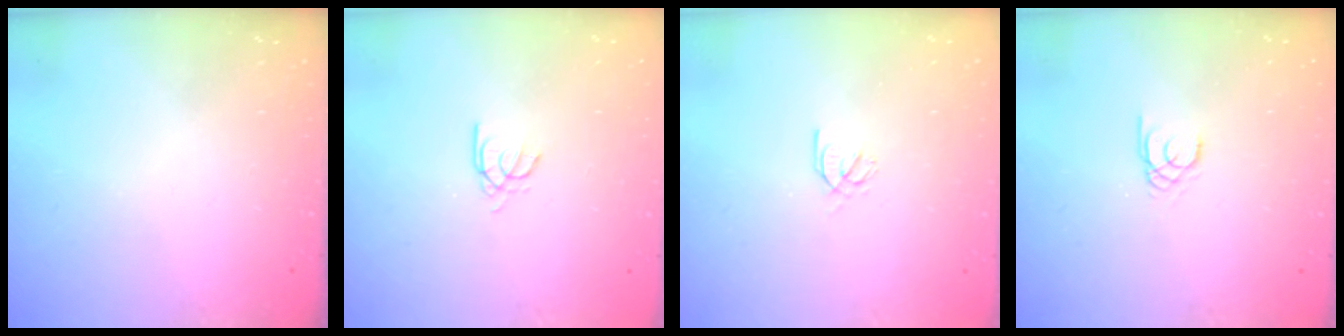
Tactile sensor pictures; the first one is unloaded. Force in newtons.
{"total": 3.0, "press": 3.0, "slide": 0.5}
{"total": 2.1, "press": 2.1, "slide": 0.2}
{"total": 1.5, "press": 1.5, "slide": 0.1}